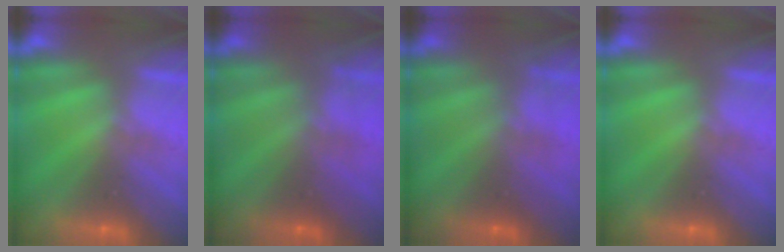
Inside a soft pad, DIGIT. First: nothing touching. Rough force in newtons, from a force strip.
{"total": 2.8}
{"total": 2.8}
{"total": 0.0}